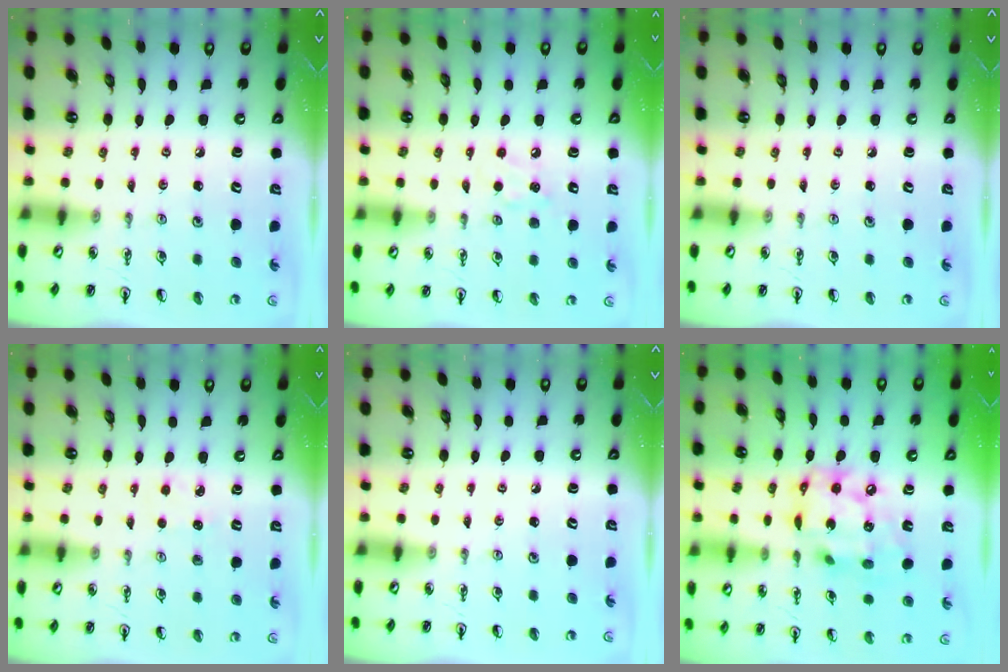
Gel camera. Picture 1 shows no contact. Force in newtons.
{"total": 4.9, "press": 4.8, "slide": 0.8}
{"total": 0.0}
{"total": 3.2, "press": 3.1, "slide": 0.4}
{"total": 0.0}
{"total": 16.0, "press": 15.9, "slide": 1.5}